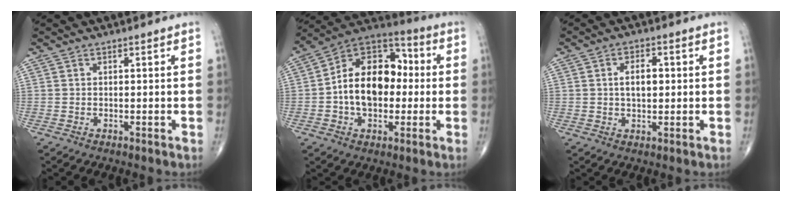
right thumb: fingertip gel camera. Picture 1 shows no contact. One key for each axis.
{"total": 17.6, "fx": -0.4, "fy": 11.7, "fz": 13.1, "tx": -0.182, "ty": 0.038, "tz": -0.015}
{"total": 5.0, "fx": 0.6, "fy": 2.8, "fz": 4.1, "tx": -0.064, "ty": 0.004, "tz": 0.010}